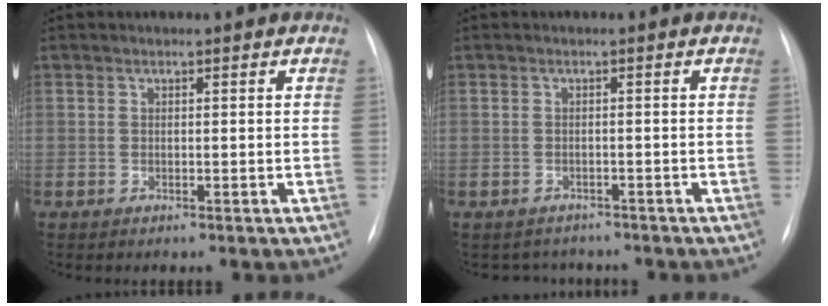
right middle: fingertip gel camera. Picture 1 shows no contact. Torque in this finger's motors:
{"motor_torque": [0.24, -0.26, -0.02, -0.01]}